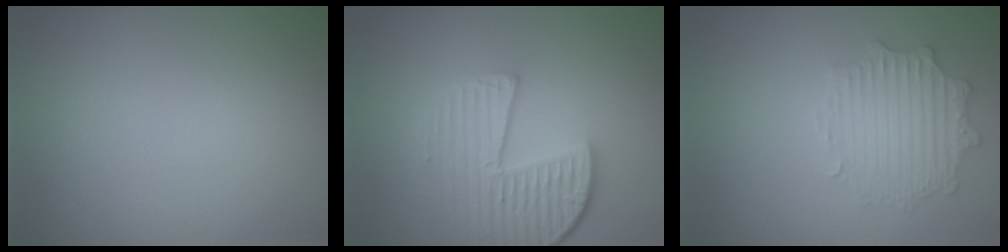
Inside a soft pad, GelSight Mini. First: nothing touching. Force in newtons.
{"total": 5.2, "press": 4.0, "slide": 3.4}
{"total": 2.9, "press": 2.9, "slide": 0.1}